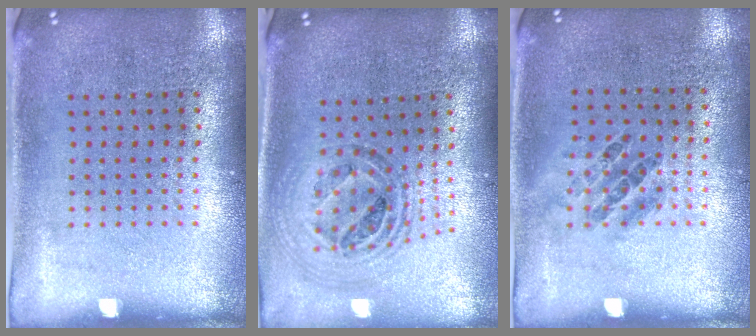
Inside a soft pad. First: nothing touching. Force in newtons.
{"total": 1.2, "press": 1.1, "slide": 0.4}
{"total": 0.9, "press": 0.6, "slide": 0.7}